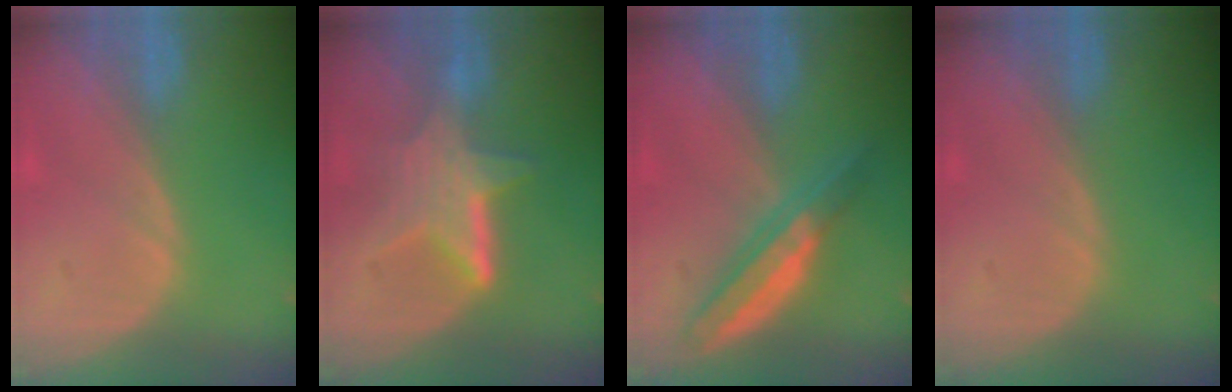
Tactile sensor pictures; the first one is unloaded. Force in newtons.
{"total": 6.2, "press": 6.0, "slide": 1.4}
{"total": 5.8, "press": 5.5, "slide": 1.9}
{"total": 0.0}